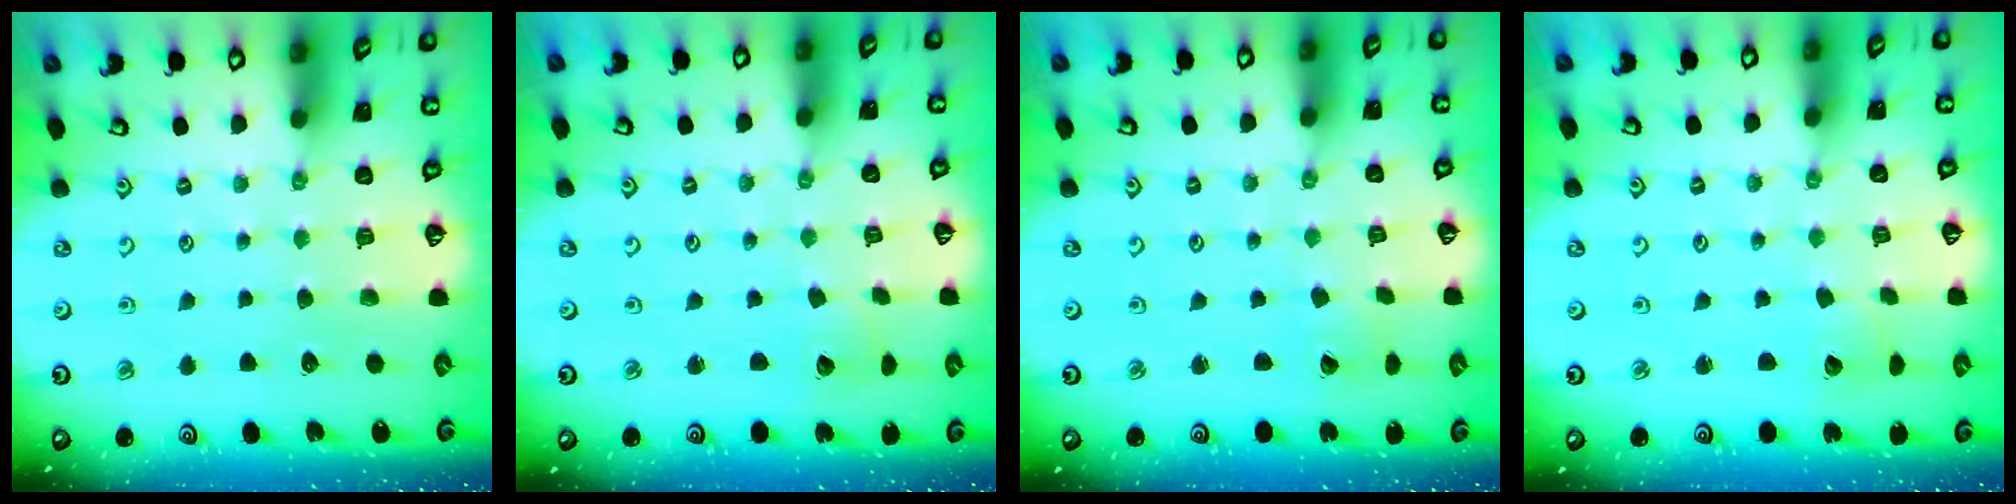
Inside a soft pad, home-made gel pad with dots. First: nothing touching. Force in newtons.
{"total": 2.4, "press": 2.4, "slide": 0.3}
{"total": 0.9, "press": 0.9, "slide": 0.1}
{"total": 2.4, "press": 2.4, "slide": 0.3}